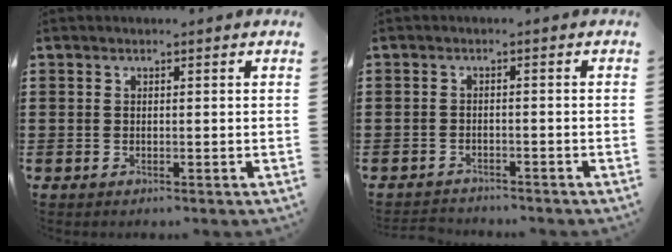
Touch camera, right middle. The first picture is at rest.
{"total": 1.7, "force": [-1.7, 0.2, -0.1], "torque": [-0.005, 0.000, -0.038]}